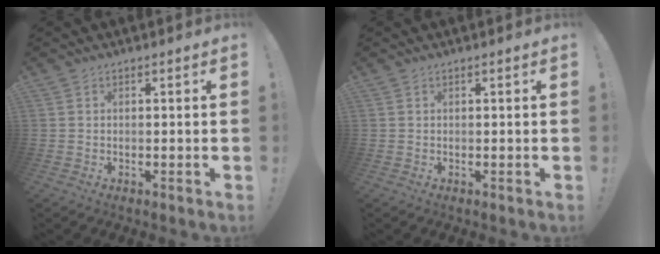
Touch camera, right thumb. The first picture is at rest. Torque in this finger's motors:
{"motor_torque": [0.07, 0.19, -0.31, -0.01, -0.08]}